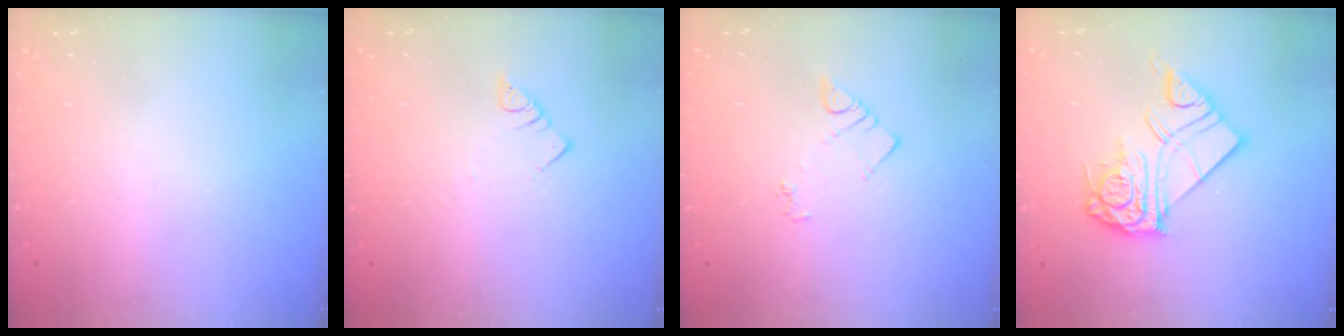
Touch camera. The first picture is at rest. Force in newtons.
{"total": 3.0, "press": 3.0, "slide": 0.1}
{"total": 4.2, "press": 4.2, "slide": 0.5}
{"total": 13.7, "press": 13.6, "slide": 1.4}